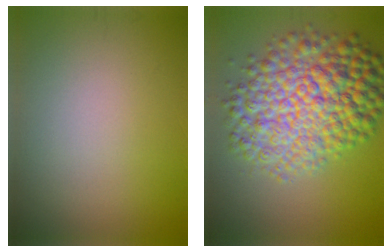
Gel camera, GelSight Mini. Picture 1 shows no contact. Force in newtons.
{"total": 10.8, "press": 10.8, "slide": 0.2}